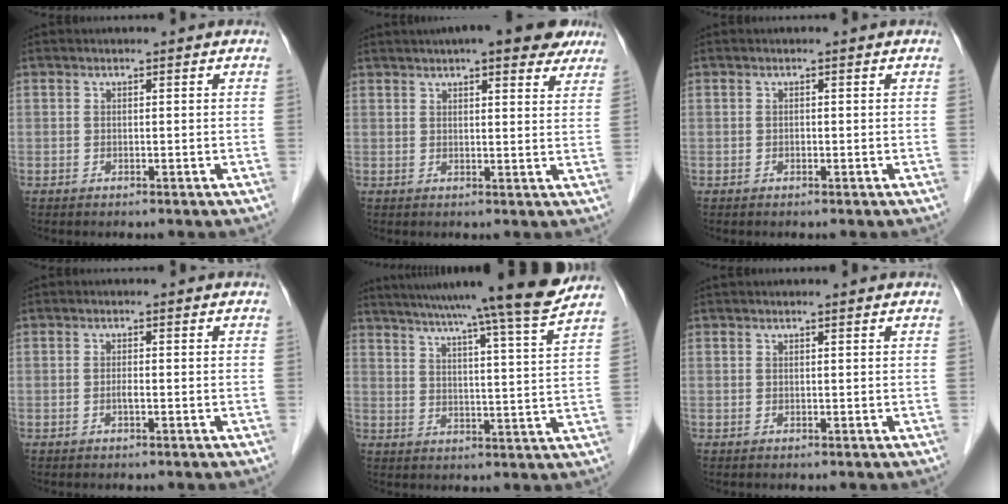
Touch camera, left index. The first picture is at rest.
{"total": 12.6, "force": [9.8, 2.8, 7.5], "torque": [-0.100, 0.022, 0.121]}
{"total": 0.0}
{"total": 0.8, "force": [-0.3, 0.1, 0.8], "torque": [-0.017, 0.000, -0.006]}
{"total": 20.7, "force": [18.1, -2.1, 9.8], "torque": [-0.163, -0.033, 0.243]}
{"total": 1.8, "force": [1.7, 0.1, 0.8], "torque": [-0.011, 0.022, 0.024]}